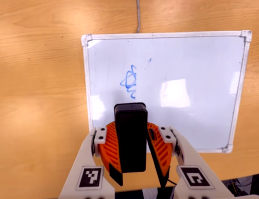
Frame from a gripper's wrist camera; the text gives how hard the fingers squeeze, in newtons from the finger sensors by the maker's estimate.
{"total": 8.3, "left": 9.1, "right": 7.5}